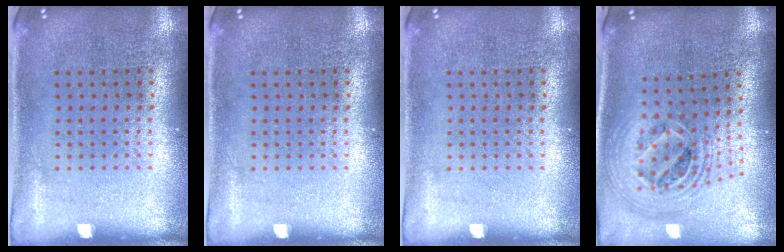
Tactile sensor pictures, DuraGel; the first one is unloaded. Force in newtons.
{"total": 0.0}
{"total": 0.0}
{"total": 2.4, "press": 1.8, "slide": 1.6}